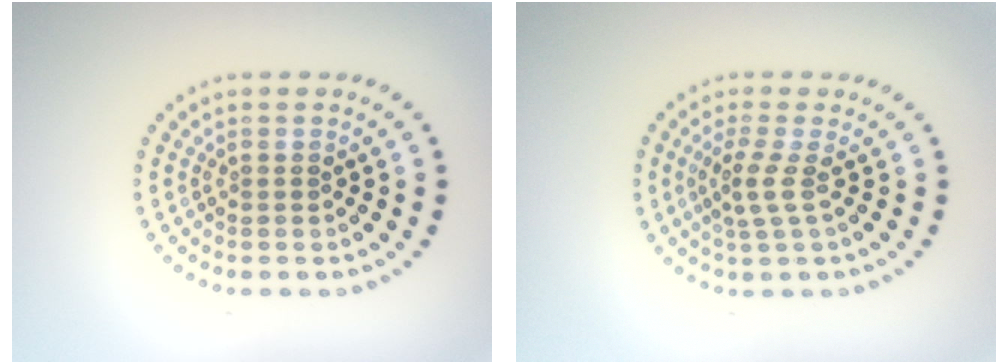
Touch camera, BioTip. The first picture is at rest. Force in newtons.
{"total": 2.1, "press": 1.6, "slide": 1.5}